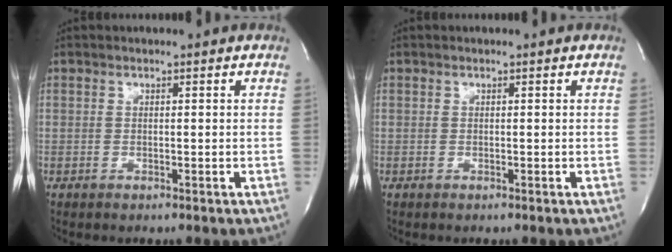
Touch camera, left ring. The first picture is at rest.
{"total": 0.0}